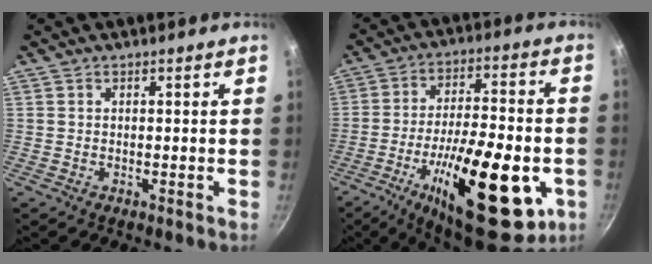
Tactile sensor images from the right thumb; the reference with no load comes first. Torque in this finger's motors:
{"motor_torque": [2.76, 2.25, 2.12, -0.65, 0.53]}